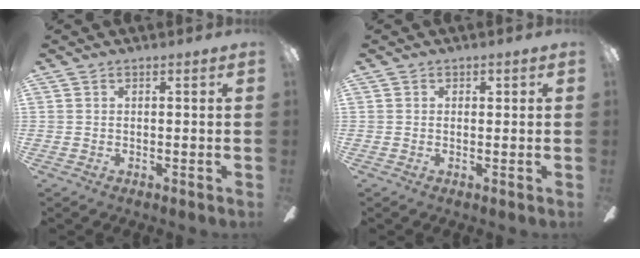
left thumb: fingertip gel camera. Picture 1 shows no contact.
{"total": 0.7, "force": [-0.1, 0.6, 0.3], "torque": [-0.007, 0.005, -0.002]}